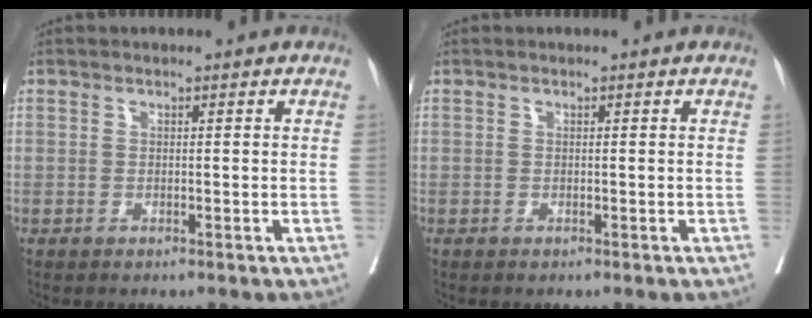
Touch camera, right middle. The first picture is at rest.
{"total": 0.0}